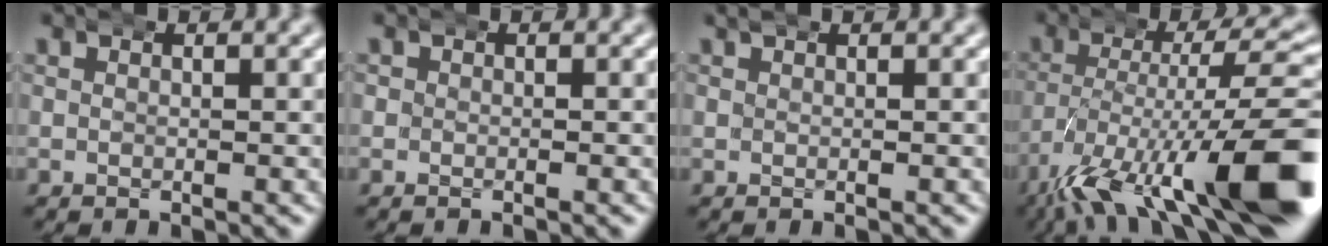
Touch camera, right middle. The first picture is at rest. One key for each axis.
{"total": 1.0, "fx": -0.1, "fy": 0.9, "fz": 0.3, "tx": -0.012, "ty": 0.001, "tz": -0.001}
{"total": 0.8, "fx": 0.6, "fy": 0.2, "fz": 0.4, "tx": -0.010, "ty": 0.004, "tz": 0.010}
{"total": 12.2, "fx": -6.3, "fy": 3.7, "fz": 9.7, "tx": -0.162, "ty": -0.020, "tz": -0.083}